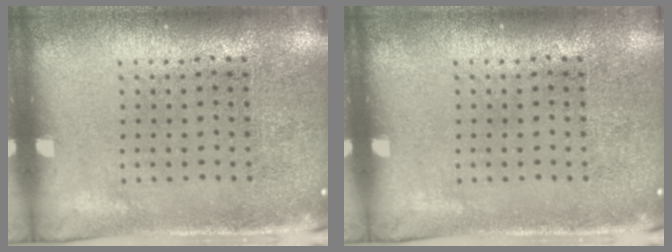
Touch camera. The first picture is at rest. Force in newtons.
{"total": 0.0}